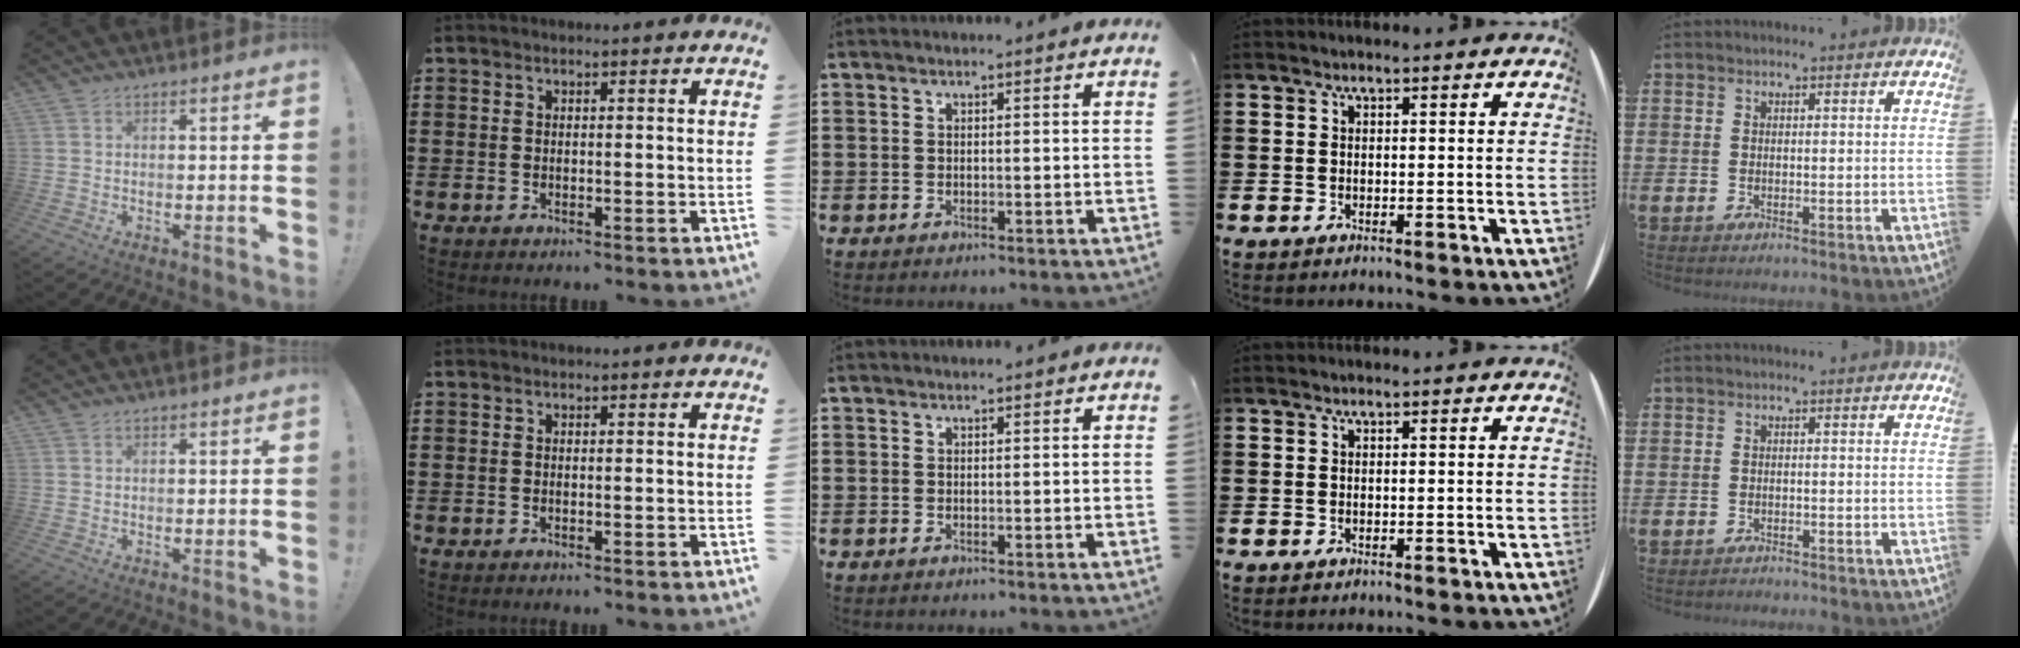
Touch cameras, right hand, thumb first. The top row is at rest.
{"little": {"total": 0.6, "force": [-0.6, 0.0, -0.1], "torque": [0.000, -0.001, -0.013]}}